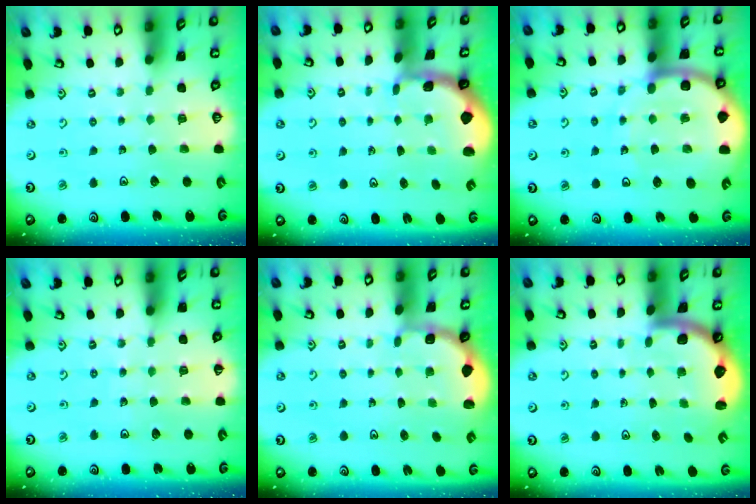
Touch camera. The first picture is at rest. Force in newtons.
{"total": 0.8, "press": 0.8, "slide": 0.2}
{"total": 12.4, "press": 12.4, "slide": 1.4}
{"total": 4.7, "press": 4.6, "slide": 0.8}
{"total": 1.8, "press": 1.7, "slide": 0.7}
{"total": 2.3, "press": 2.3, "slide": 0.4}